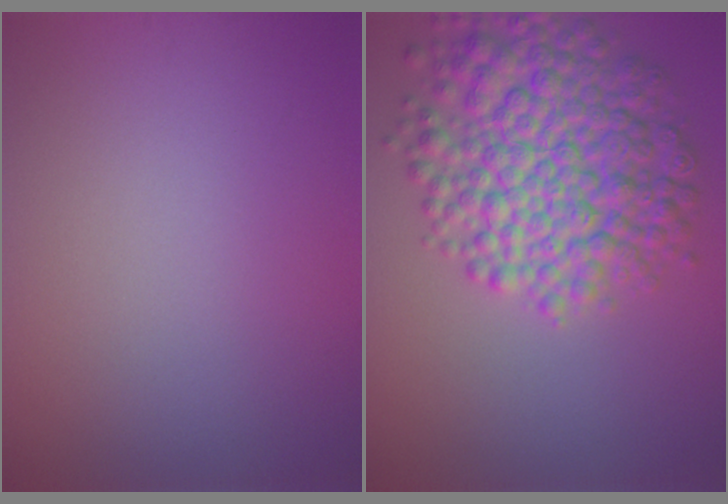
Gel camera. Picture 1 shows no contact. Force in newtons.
{"total": 9.1, "press": 9.1, "slide": 0.3}